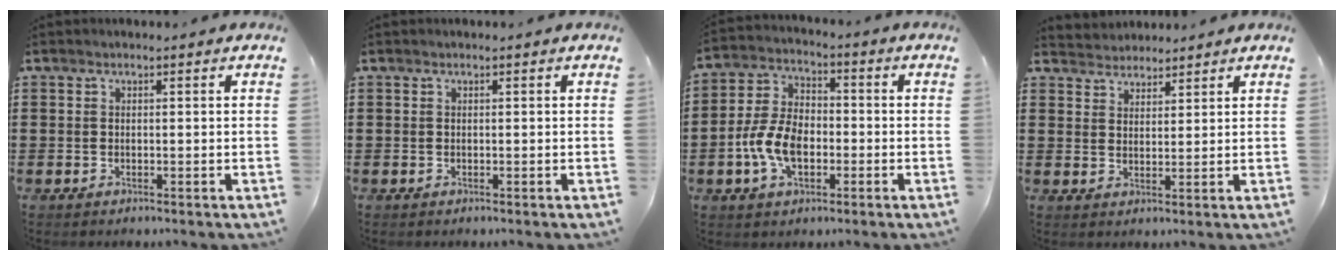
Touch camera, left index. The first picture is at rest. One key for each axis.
{"total": 0.0}
{"total": 8.4, "fx": -2.5, "fy": 5.2, "fz": 6.2, "tx": -0.149, "ty": 0.005, "tz": -0.053}
{"total": 3.1, "fx": 2.8, "fy": 1.1, "fz": -0.7, "tx": 0.000, "ty": -0.003, "tz": 0.052}